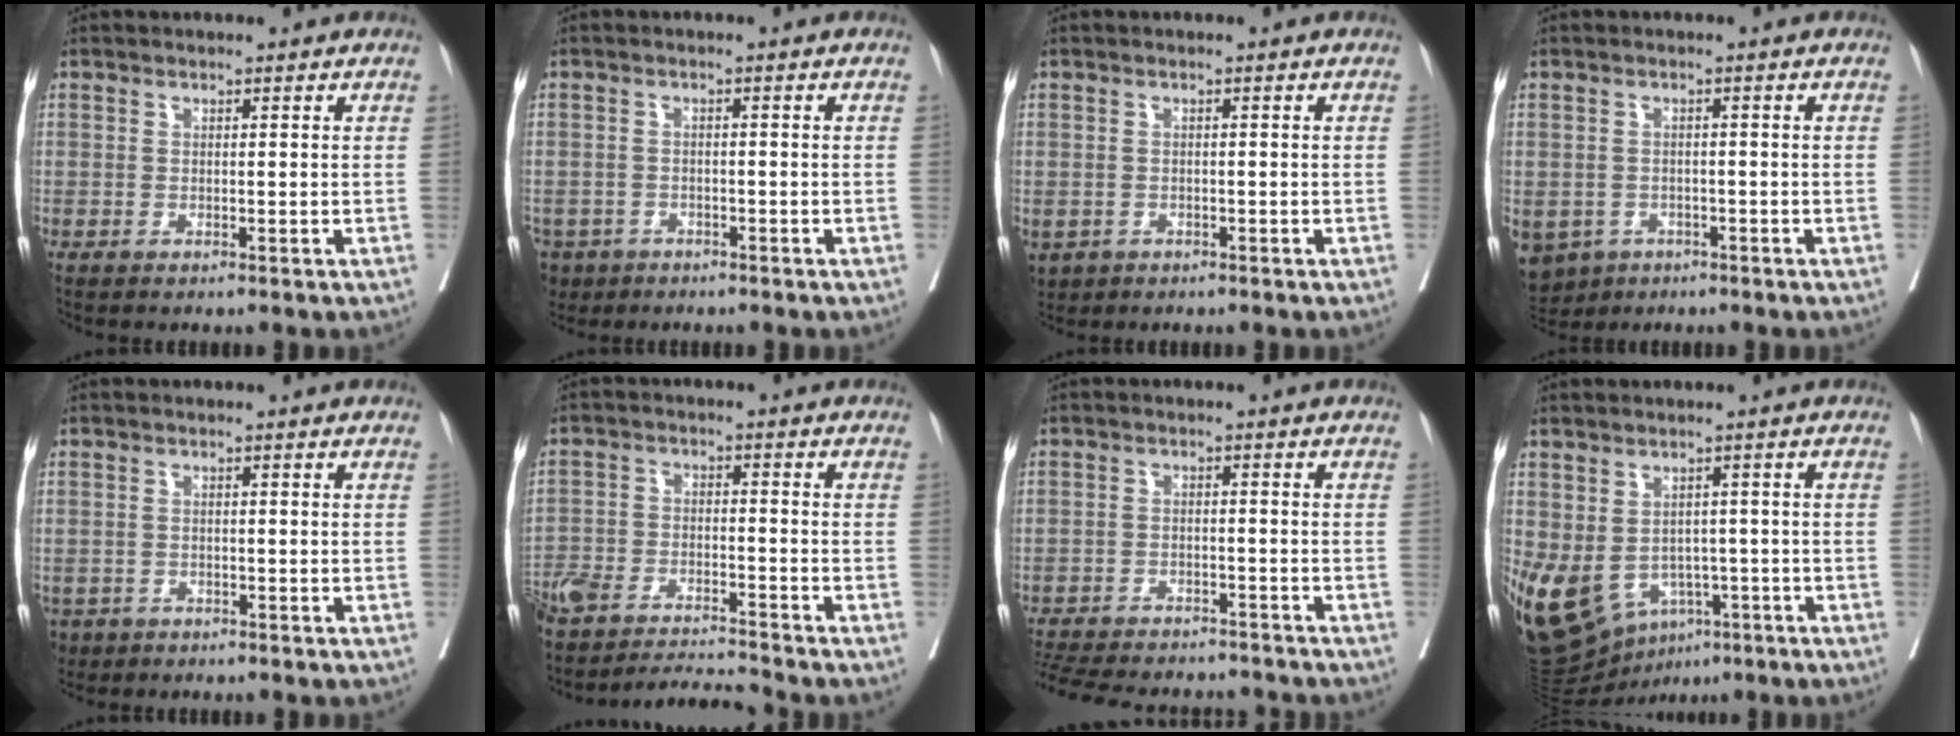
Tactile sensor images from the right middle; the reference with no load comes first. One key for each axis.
{"total": 5.3, "fx": -3.6, "fy": 3.8, "fz": 0.9, "tx": -0.017, "ty": 0.002, "tz": -0.058}
{"total": 4.9, "fx": -2.4, "fy": 3.9, "fz": 1.8, "tx": -0.050, "ty": -0.005, "tz": -0.032}
{"total": 9.0, "fx": -5.0, "fy": 7.0, "fz": 2.8, "tx": -0.079, "ty": -0.005, "tz": -0.067}
{"total": 3.7, "fx": -2.3, "fy": 2.7, "fz": 0.7, "tx": -0.015, "ty": 0.000, "tz": -0.037}
{"total": 11.4, "fx": -11.0, "fy": 0.3, "fz": 3.2, "tx": -0.062, "ty": 0.014, "tz": -0.187}
{"total": 17.2, "fx": -15.4, "fy": 4.6, "fz": 6.1, "tx": -0.157, "ty": -0.016, "tz": -0.213}
{"total": 13.1, "fx": -5.8, "fy": 9.1, "fz": 7.4, "tx": -0.154, "ty": -0.002, "tz": -0.078}